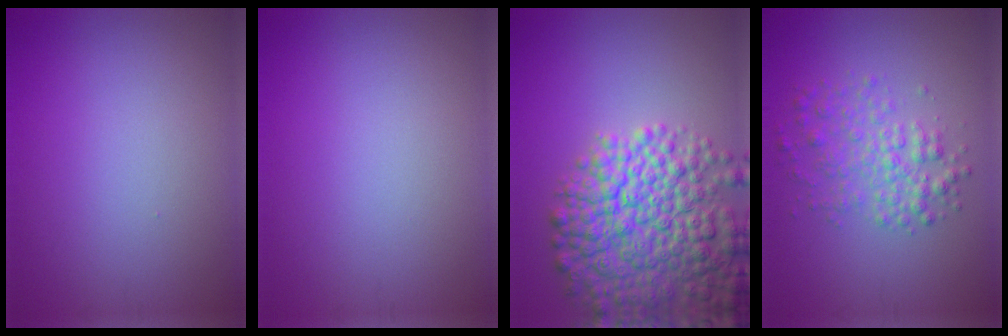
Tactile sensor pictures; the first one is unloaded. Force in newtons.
{"total": 0.0}
{"total": 10.0, "press": 10.0, "slide": 0.6}
{"total": 3.4, "press": 3.4, "slide": 0.1}